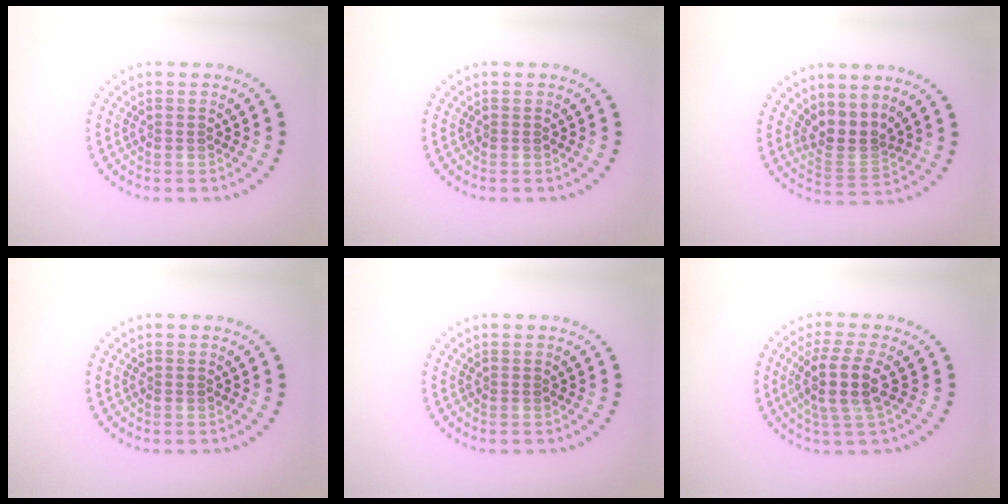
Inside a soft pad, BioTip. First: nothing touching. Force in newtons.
{"total": 0.0}
{"total": 2.6, "press": 2.0, "slide": 1.7}
{"total": 0.0}
{"total": 0.0}
{"total": 3.8, "press": 3.1, "slide": 2.2}